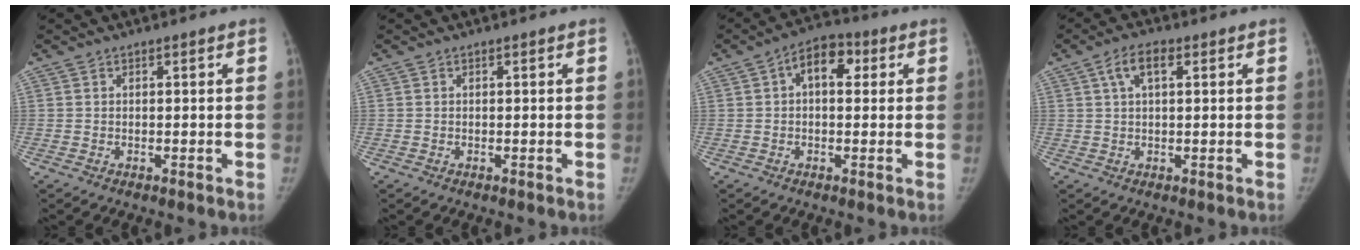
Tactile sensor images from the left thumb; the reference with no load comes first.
{"total": 0.0}
{"total": 7.0, "force": [1.5, 4.4, 5.3], "torque": [-0.054, 0.020, 0.011]}
{"total": 4.5, "force": [1.7, 2.1, 3.6], "torque": [-0.068, 0.016, 0.030]}